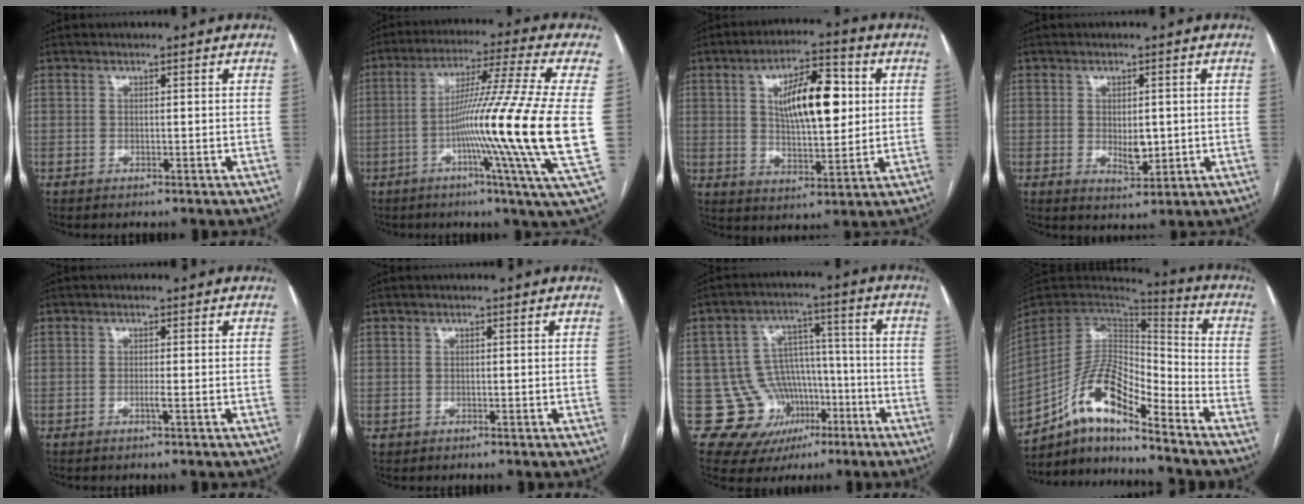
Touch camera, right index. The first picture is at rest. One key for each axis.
{"total": 20.1, "fx": -2.2, "fy": -3.1, "fz": 19.8, "tx": -0.315, "ty": -0.019, "tz": -0.056}
{"total": 12.3, "fx": 2.7, "fy": 4.3, "fz": 11.2, "tx": -0.185, "ty": 0.015, "tz": 0.046}
{"total": 3.9, "fx": -0.2, "fy": 1.9, "fz": 3.4, "tx": -0.054, "ty": -0.007, "tz": 0.005}
{"total": 0.8, "fx": -0.3, "fy": -0.2, "fz": 0.7, "tx": -0.012, "ty": -0.001, "tz": -0.007}
{"total": 1.5, "fx": -0.6, "fy": 1.4, "fz": -0.1, "tx": -0.002, "ty": 0.005, "tz": -0.009}
{"total": 12.9, "fx": -4.4, "fy": 11.9, "fz": 2.5, "tx": -0.041, "ty": 0.070, "tz": -0.047}
{"total": 13.9, "fx": -9.4, "fy": 3.4, "fz": 9.7, "tx": -0.183, "ty": 0.027, "tz": -0.168}